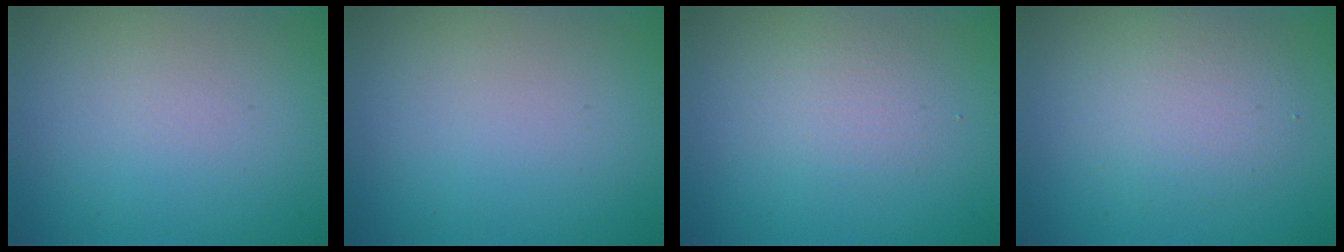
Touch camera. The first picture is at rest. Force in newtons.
{"total": 0.0}
{"total": 1.9, "press": 1.9, "slide": 0.2}
{"total": 3.2, "press": 3.2, "slide": 0.1}